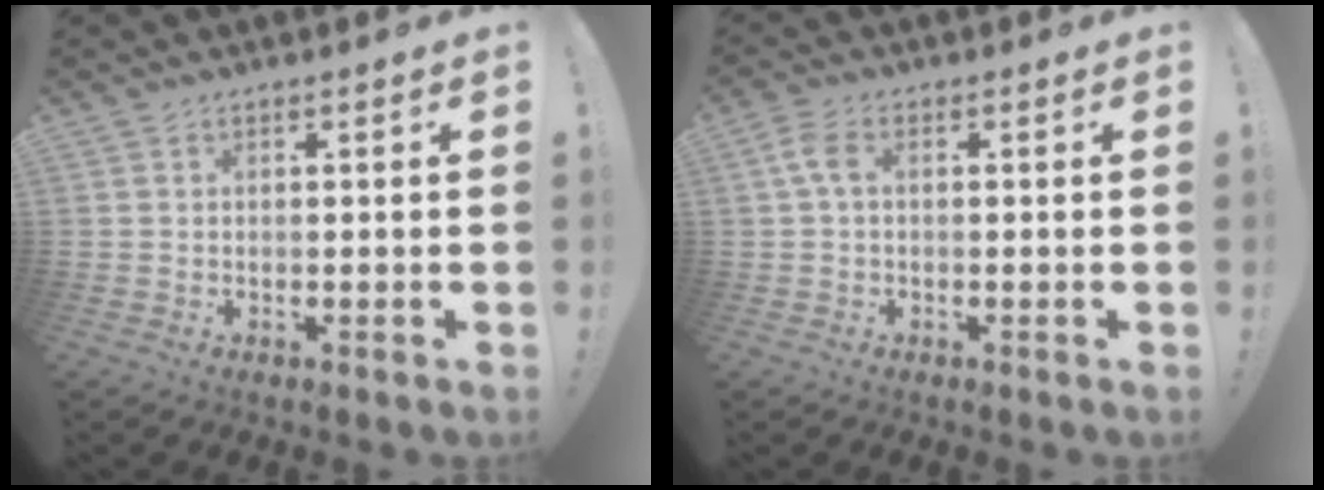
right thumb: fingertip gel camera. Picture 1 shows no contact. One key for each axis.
{"total": 4.3, "fx": 0.5, "fy": 2.5, "fz": 3.5, "tx": -0.073, "ty": 0.009, "tz": 0.011}